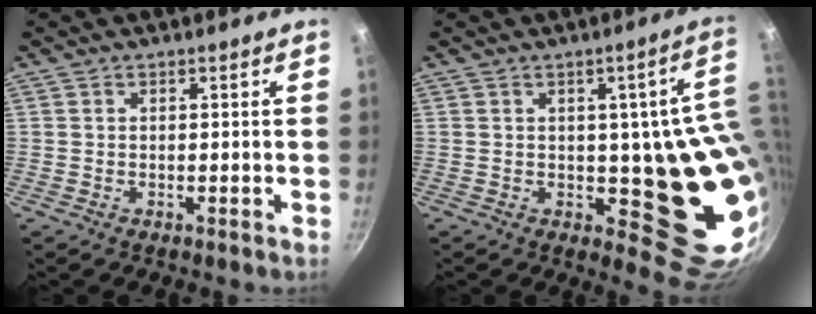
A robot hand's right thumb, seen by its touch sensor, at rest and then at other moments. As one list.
[{"total": 15.0, "force": [1.6, 6.3, 13.5], "torque": [-0.097, -0.030, 0.028]}]